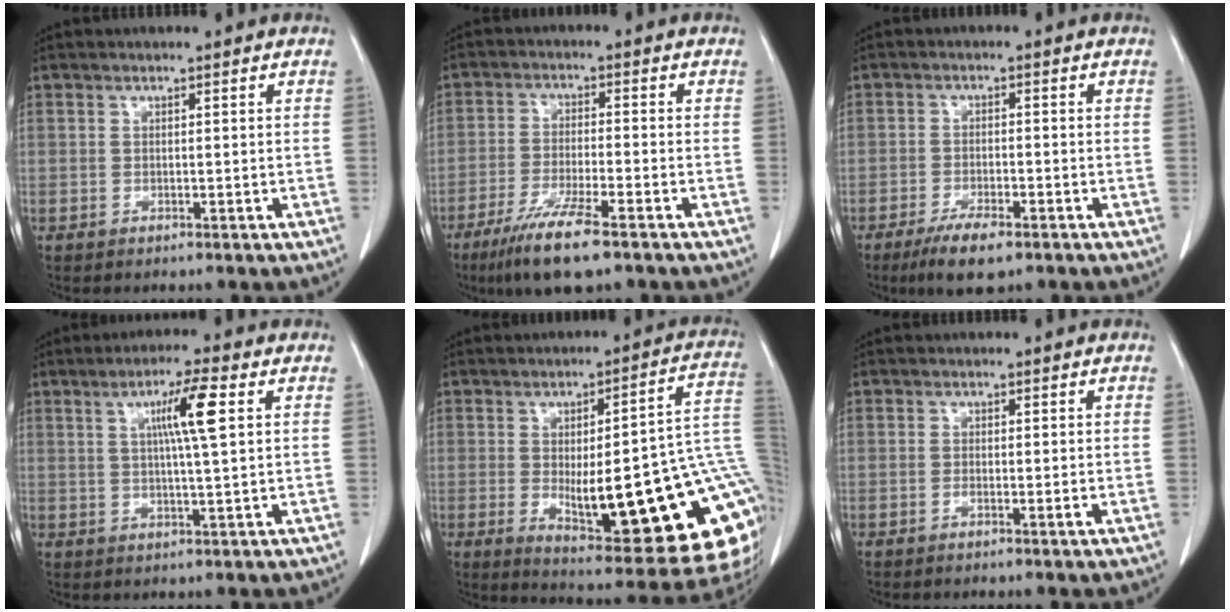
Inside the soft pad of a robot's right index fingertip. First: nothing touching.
{"total": 9.4, "force": [-6.2, 0.7, 7.0], "torque": [-0.132, -0.025, -0.108]}
{"total": 5.8, "force": [-3.8, 1.4, 4.1], "torque": [-0.078, -0.010, -0.062]}
{"total": 6.9, "force": [2.0, -0.4, 6.6], "torque": [-0.115, 0.002, 0.034]}
{"total": 28.5, "force": [-4.5, 6.0, 27.5], "torque": [-0.256, 0.006, -0.052]}
{"total": 1.4, "force": [-0.6, 0.1, 1.3], "torque": [-0.021, -0.001, -0.009]}